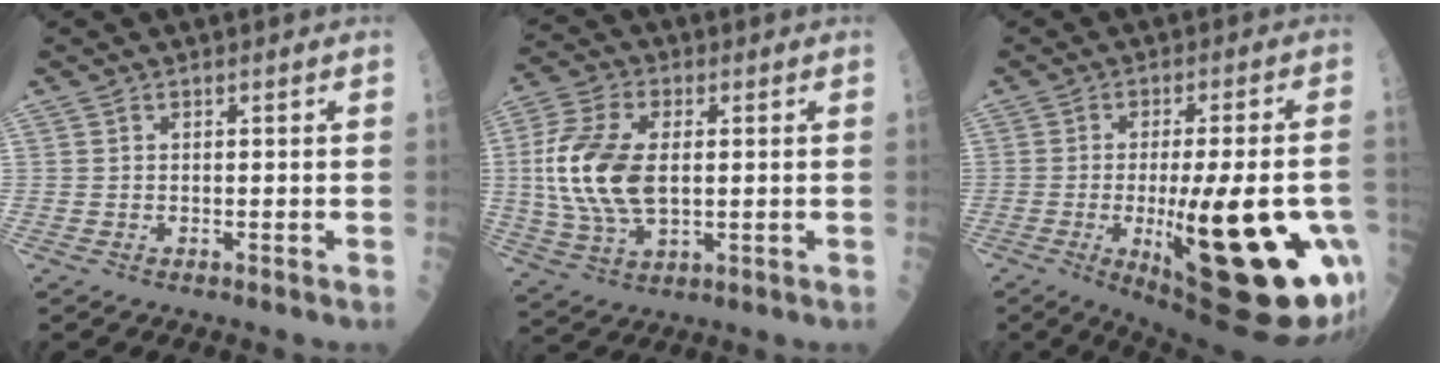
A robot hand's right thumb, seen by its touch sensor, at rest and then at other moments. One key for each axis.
{"total": 15.5, "fx": 1.1, "fy": 8.4, "fz": 13.0, "tx": -0.276, "ty": 0.000, "tz": 0.019}
{"total": 28.2, "fx": -6.3, "fy": 7.5, "fz": 26.4, "tx": -0.328, "ty": -0.023, "tz": -0.071}